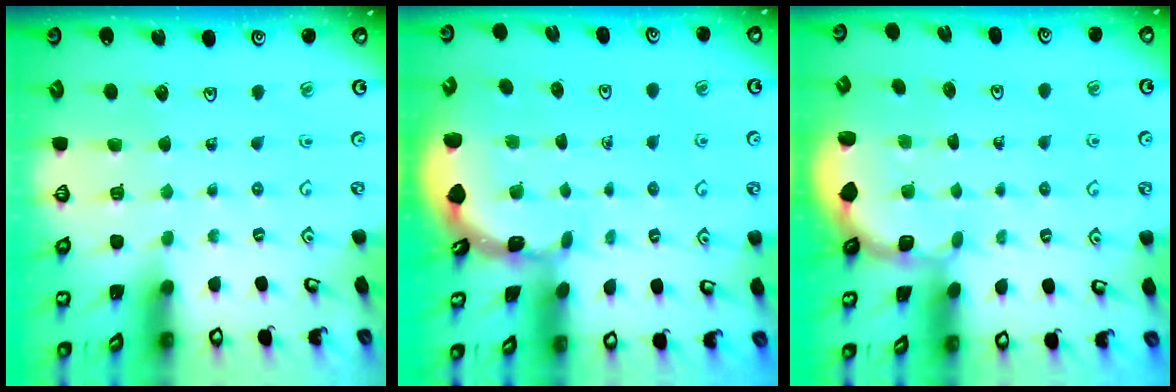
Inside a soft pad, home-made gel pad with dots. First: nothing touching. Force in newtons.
{"total": 1.6, "press": 1.6, "slide": 0.1}
{"total": 1.8, "press": 1.6, "slide": 0.7}